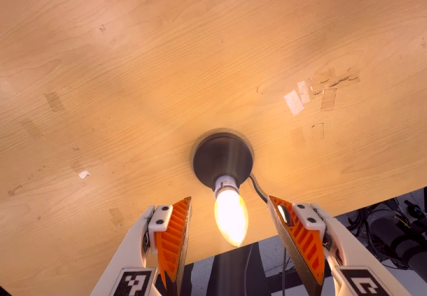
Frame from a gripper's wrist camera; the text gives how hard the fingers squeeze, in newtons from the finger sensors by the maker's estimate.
{"total": 0.0}